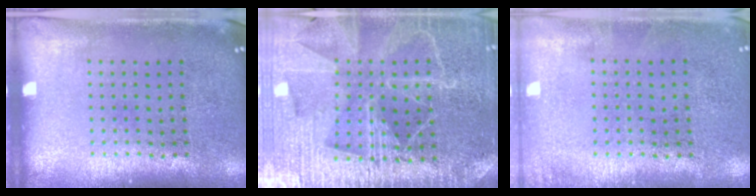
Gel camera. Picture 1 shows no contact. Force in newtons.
{"total": 4.6, "press": 4.3, "slide": 1.8}
{"total": 0.7, "press": 0.7, "slide": 0.1}